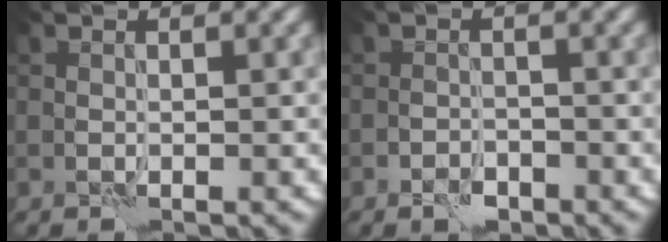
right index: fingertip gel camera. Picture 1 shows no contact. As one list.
[{"total": 1.6, "force": [-1.2, 0.9, 0.6], "torque": [-0.006, 0.002, -0.022]}]